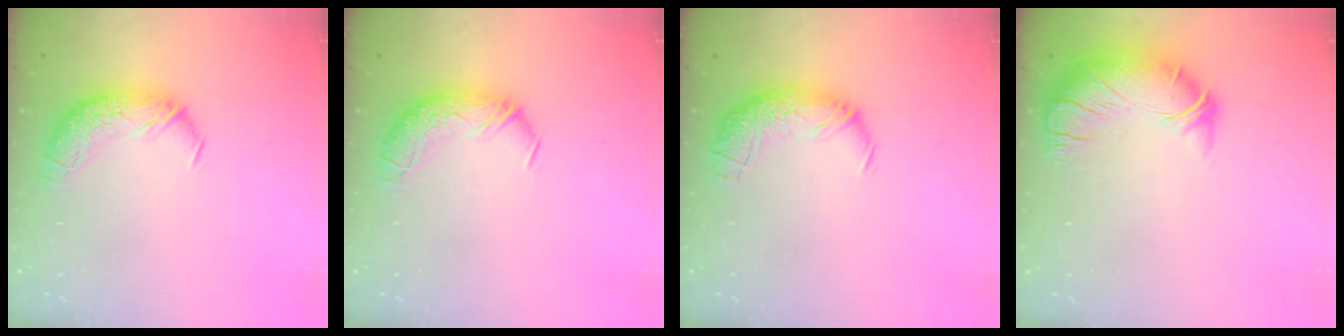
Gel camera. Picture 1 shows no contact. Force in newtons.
{"total": 0.0}
{"total": 2.3, "press": 0.9, "slide": 2.1}
{"total": 2.7, "press": 1.6, "slide": 2.2}